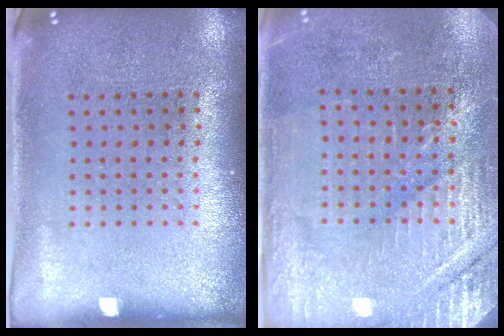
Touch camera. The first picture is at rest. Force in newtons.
{"total": 3.0, "press": 3.0, "slide": 0.3}